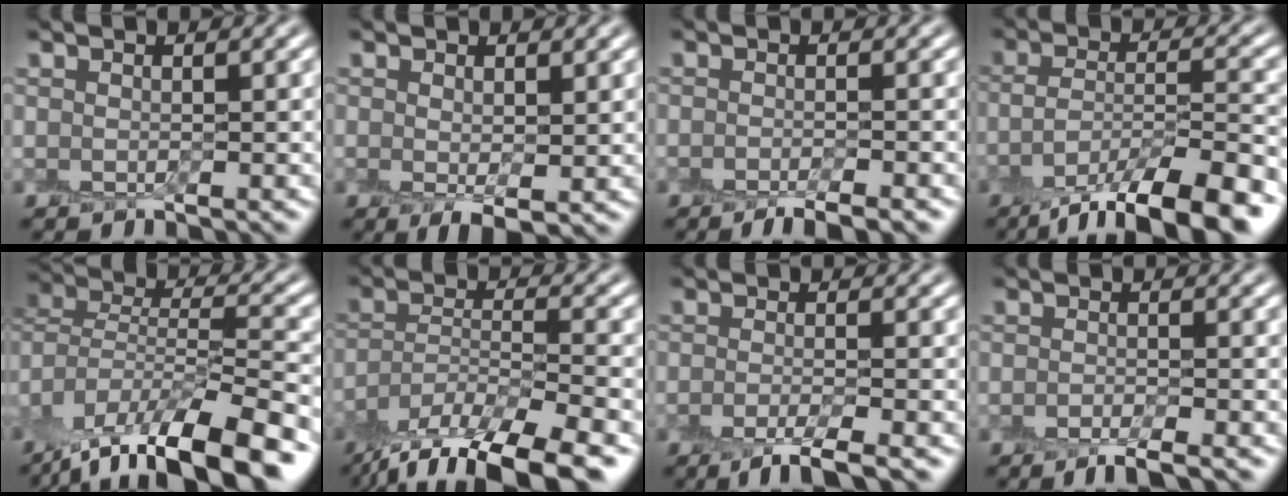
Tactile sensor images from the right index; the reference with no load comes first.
{"total": 2.1, "force": [0.0, 0.9, 1.9], "torque": [-0.027, -0.007, 0.004]}
{"total": 2.9, "force": [-2.1, 0.6, 1.9], "torque": [-0.020, -0.003, -0.040]}
{"total": 10.4, "force": [-6.3, 3.3, 7.6], "torque": [-0.118, -0.007, -0.111]}
{"total": 13.9, "force": [-9.7, 4.4, 9.0], "torque": [-0.166, 0.008, -0.150]}
{"total": 12.3, "force": [-9.4, 3.5, 7.0], "torque": [-0.132, -0.019, -0.153]}
{"total": 3.7, "force": [-2.4, 0.8, 2.7], "torque": [-0.041, -0.007, -0.051]}
{"total": 2.5, "force": [-1.9, 0.5, 1.5], "torque": [-0.024, -0.006, -0.039]}